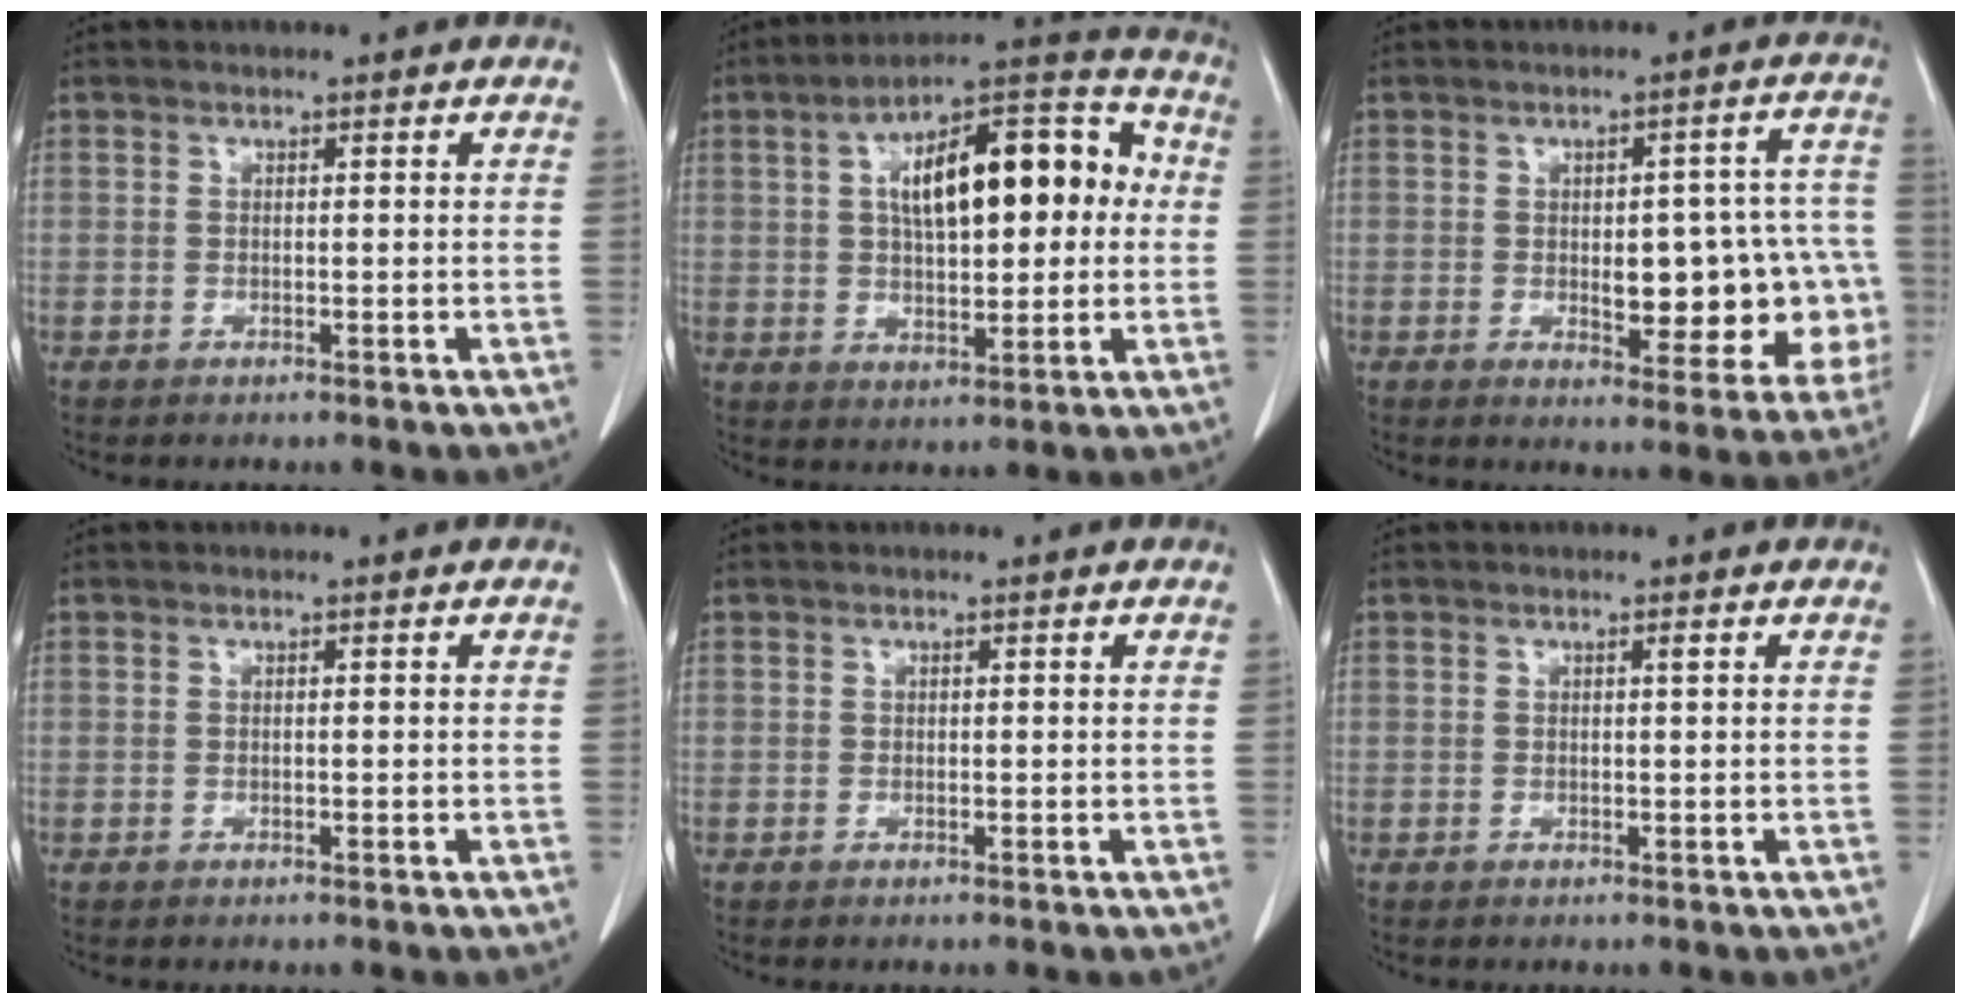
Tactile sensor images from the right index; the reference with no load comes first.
{"total": 19.6, "force": [3.0, 8.0, 17.6], "torque": [-0.284, 0.046, 0.045]}
{"total": 15.9, "force": [-2.4, 6.6, 14.3], "torque": [-0.138, 0.034, -0.009]}
{"total": 0.0}
{"total": 0.0}
{"total": 0.8, "force": [0.3, 0.2, 0.7], "torque": [-0.019, 0.006, 0.007]}